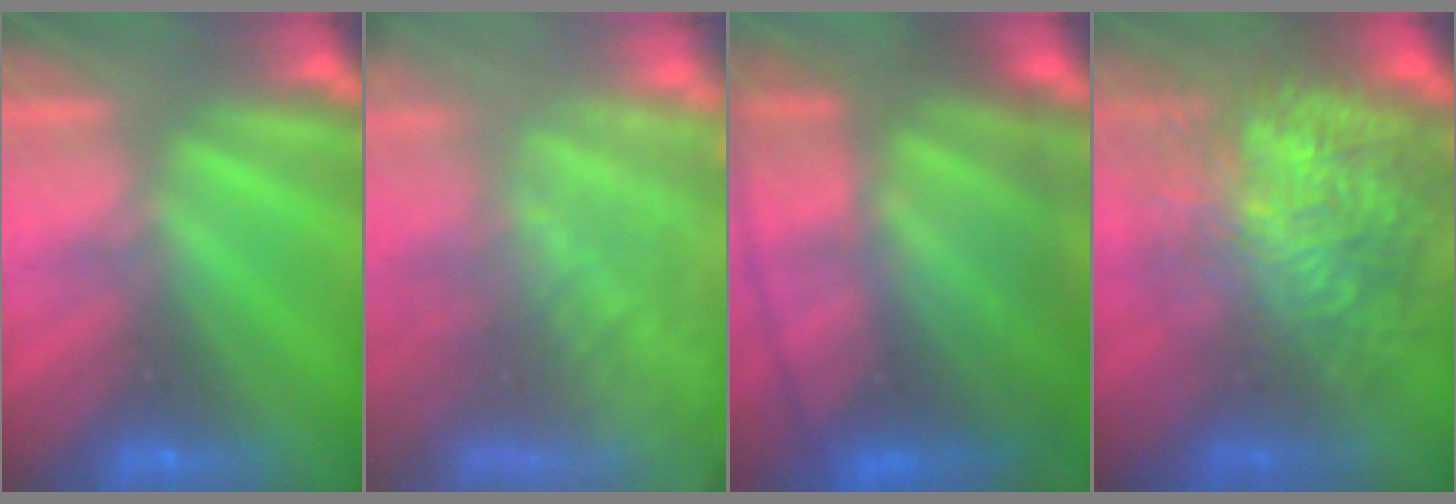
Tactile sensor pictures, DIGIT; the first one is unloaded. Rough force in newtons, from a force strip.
{"total": 10.5}
{"total": 6.9}
{"total": 7.3}